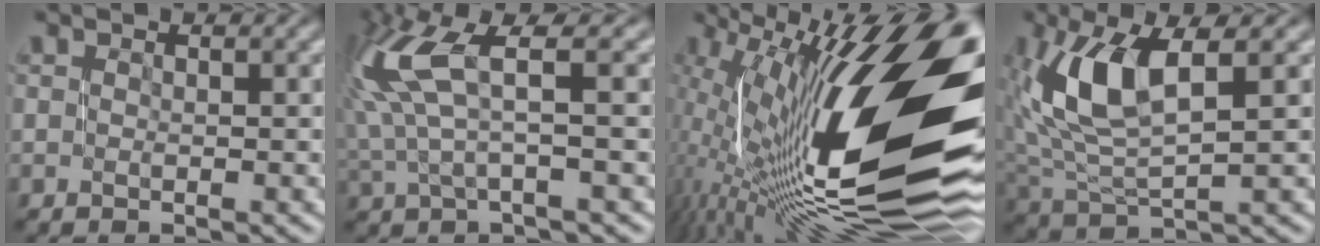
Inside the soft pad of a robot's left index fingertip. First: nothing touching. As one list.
[{"total": 7.6, "force": [2.4, 1.7, 7.0], "torque": [-0.154, 0.024, 0.048]}, {"total": 19.3, "force": [2.2, 7.2, 17.8], "torque": [-0.277, -0.019, 0.029]}, {"total": 7.4, "force": [2.4, 2.9, 6.3], "torque": [-0.142, 0.008, 0.045]}]